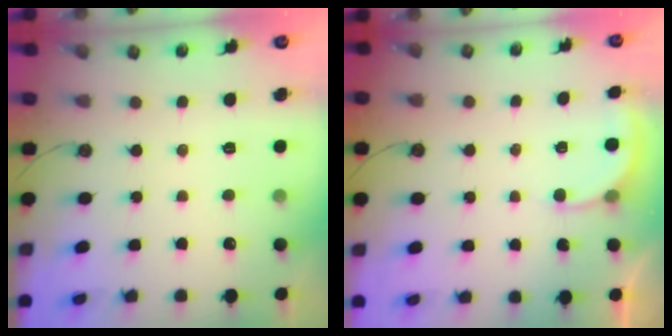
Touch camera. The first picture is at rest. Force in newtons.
{"total": 2.9, "press": 2.9, "slide": 0.3}